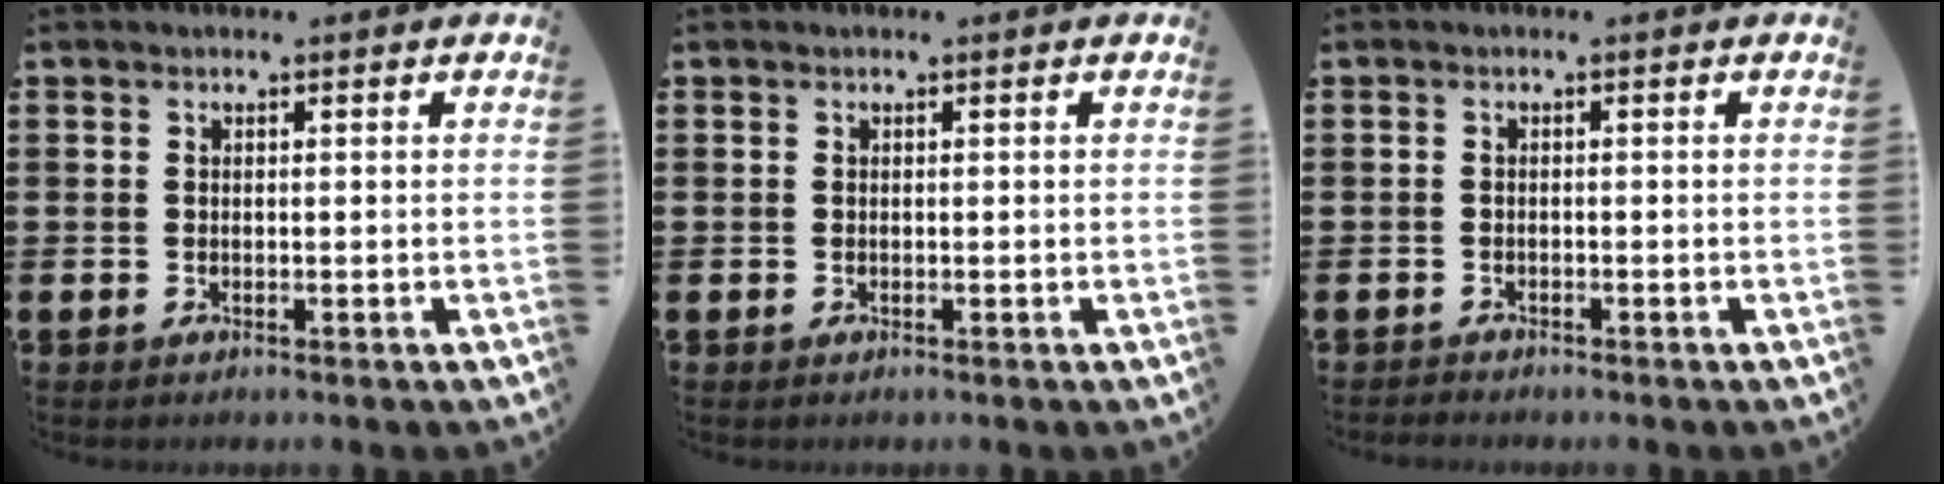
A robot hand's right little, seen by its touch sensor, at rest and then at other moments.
{"total": 0.0}
{"total": 0.6, "force": [-0.6, 0.1, -0.1], "torque": [0.000, 0.000, -0.013]}